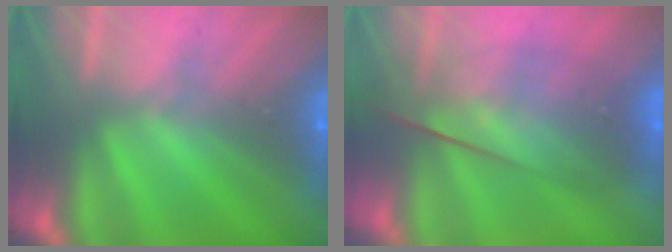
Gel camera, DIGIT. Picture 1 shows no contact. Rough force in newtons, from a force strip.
{"total": 4.4}